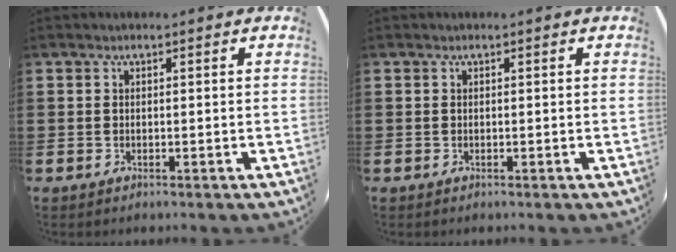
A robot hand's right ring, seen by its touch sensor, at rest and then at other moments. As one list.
[{"total": 0.0}]